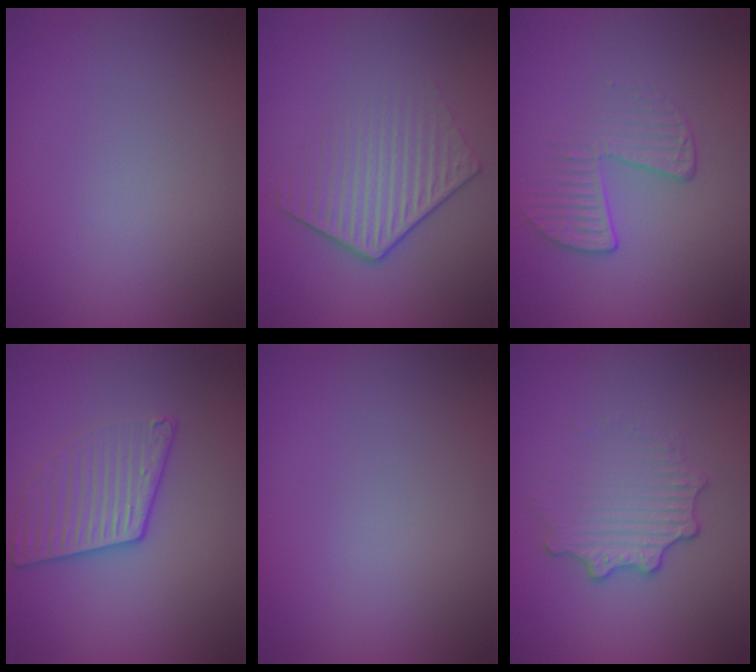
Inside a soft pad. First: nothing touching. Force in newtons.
{"total": 4.2, "press": 3.0, "slide": 2.9}
{"total": 2.2, "press": 1.3, "slide": 1.8}
{"total": 3.1, "press": 2.7, "slide": 1.4}
{"total": 0.0}
{"total": 3.4, "press": 2.5, "slide": 2.2}